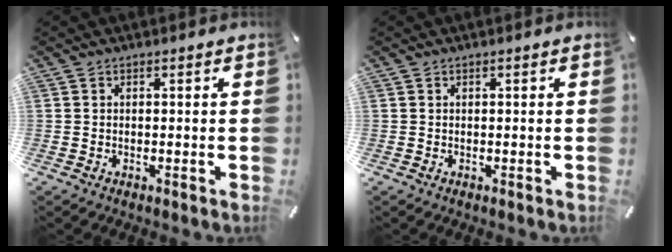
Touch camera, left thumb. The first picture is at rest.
{"total": 0.0}